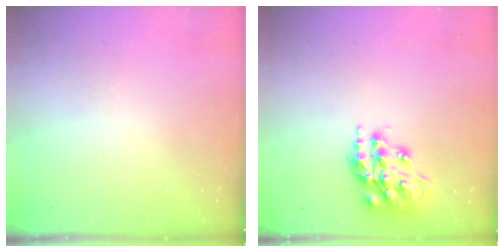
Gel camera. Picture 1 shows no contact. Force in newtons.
{"total": 15.5, "press": 15.5, "slide": 1.1}